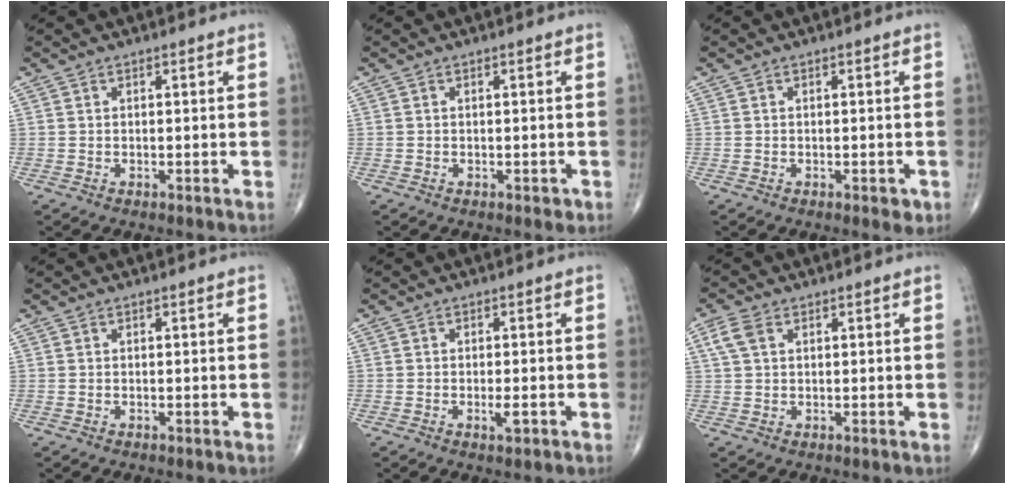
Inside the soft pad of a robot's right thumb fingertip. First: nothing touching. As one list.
[{"total": 0.8, "force": [-0.4, 0.5, 0.5], "torque": [-0.003, -0.001, -0.004]}, {"total": 1.6, "force": [-0.7, 0.8, 1.2], "torque": [-0.009, -0.001, -0.007]}, {"total": 0.0}, {"total": 2.0, "force": [-0.8, 0.6, 1.7], "torque": [-0.026, -0.001, -0.013]}, {"total": 3.8, "force": [1.4, 2.4, 2.6], "torque": [-0.062, 0.011, 0.030]}]